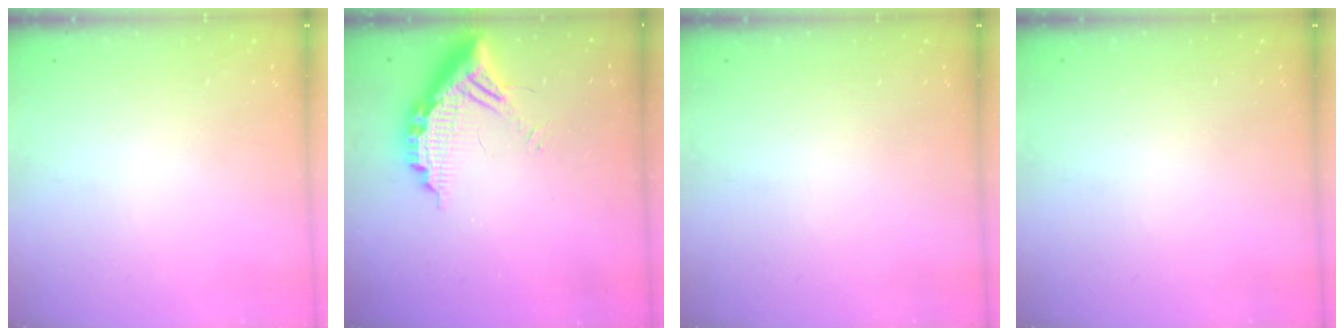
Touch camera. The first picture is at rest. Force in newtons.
{"total": 13.8, "press": 13.8, "slide": 1.3}
{"total": 0.0}
{"total": 0.0}